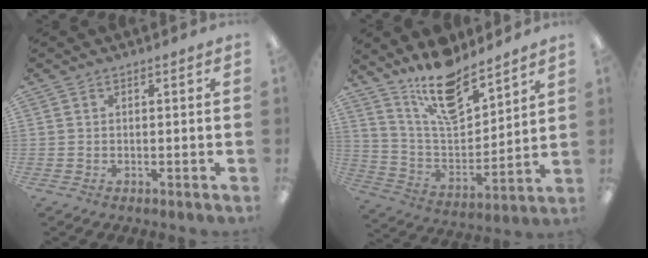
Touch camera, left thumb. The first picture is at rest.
{"total": 15.5, "force": [12.4, 5.2, 7.6], "torque": [-0.140, -0.080, 0.218]}